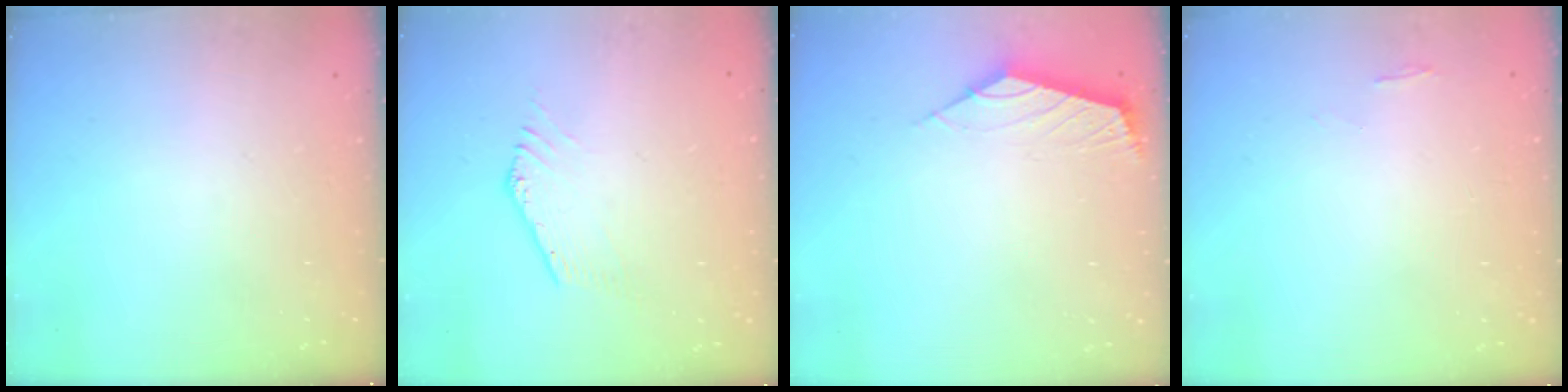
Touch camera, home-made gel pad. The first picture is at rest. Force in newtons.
{"total": 0.0}
{"total": 2.5, "press": 2.4, "slide": 0.7}
{"total": 0.7, "press": 0.6, "slide": 0.4}